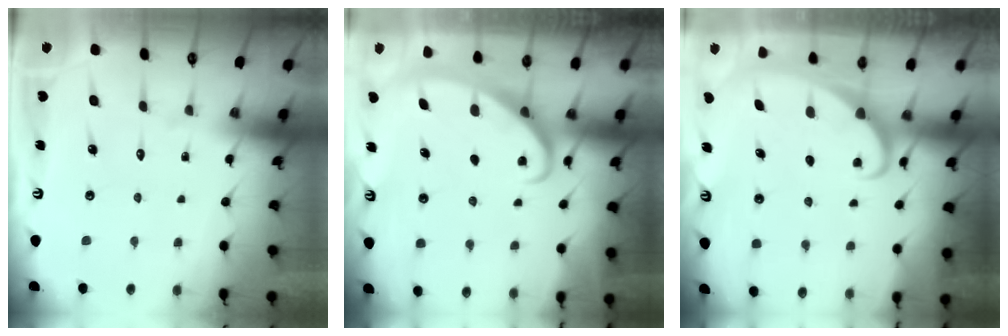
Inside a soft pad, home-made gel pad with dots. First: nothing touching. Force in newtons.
{"total": 2.7, "press": 2.7, "slide": 0.4}
{"total": 1.9, "press": 1.9, "slide": 0.1}